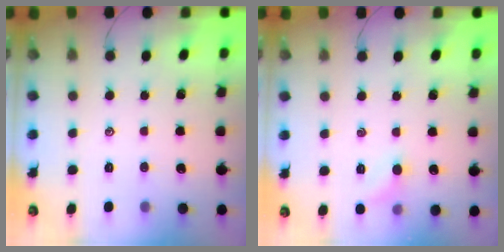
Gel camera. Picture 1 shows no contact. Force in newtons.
{"total": 5.7, "press": 5.5, "slide": 1.7}